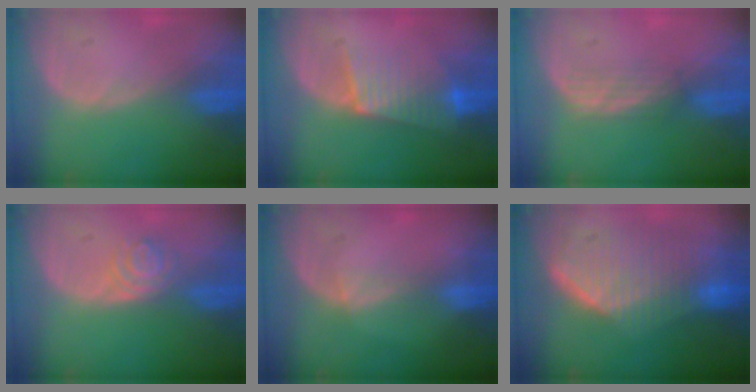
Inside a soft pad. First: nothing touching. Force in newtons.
{"total": 6.7, "press": 6.2, "slide": 2.4}
{"total": 2.9, "press": 2.6, "slide": 1.4}
{"total": 4.0, "press": 3.5, "slide": 2.0}
{"total": 1.7, "press": 1.3, "slide": 1.1}
{"total": 10.0, "press": 9.0, "slide": 4.3}